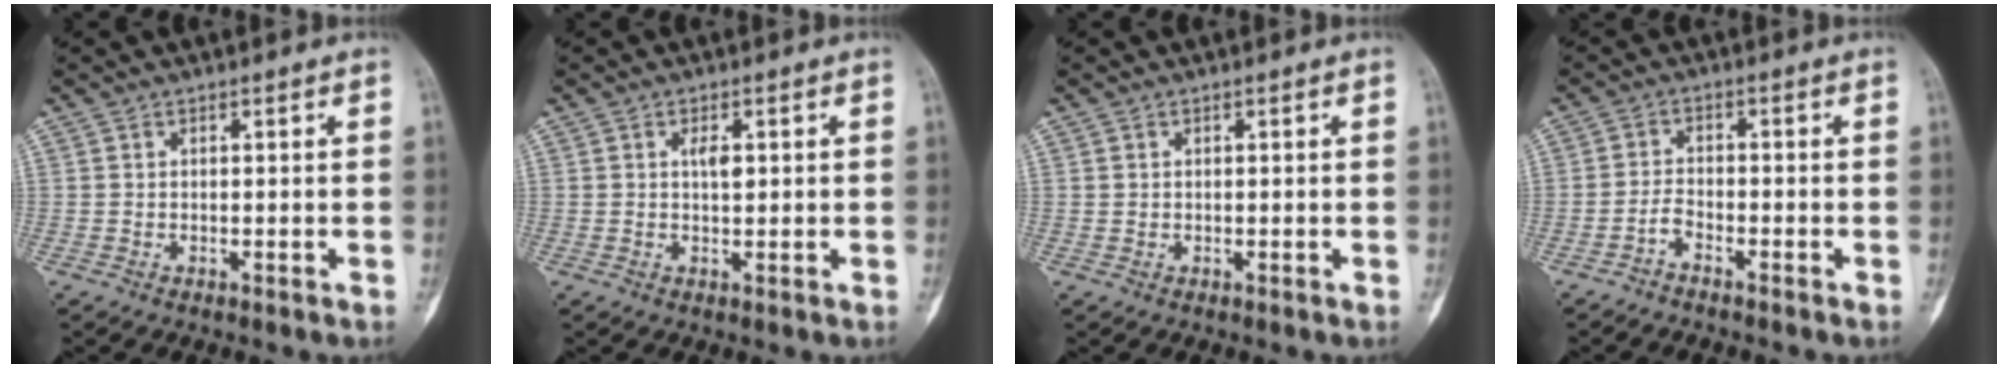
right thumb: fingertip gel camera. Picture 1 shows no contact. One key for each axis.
{"total": 2.2, "fx": 0.6, "fy": 1.0, "fz": 1.8, "tx": -0.026, "ty": 0.001, "tz": 0.009}
{"total": 0.5, "fx": 0.1, "fy": 0.5, "fz": 0.1, "tx": -0.001, "ty": 0.002, "tz": 0.004}
{"total": 2.2, "fx": -1.8, "fy": 0.7, "fz": 1.0, "tx": -0.020, "ty": 0.017, "tz": -0.038}